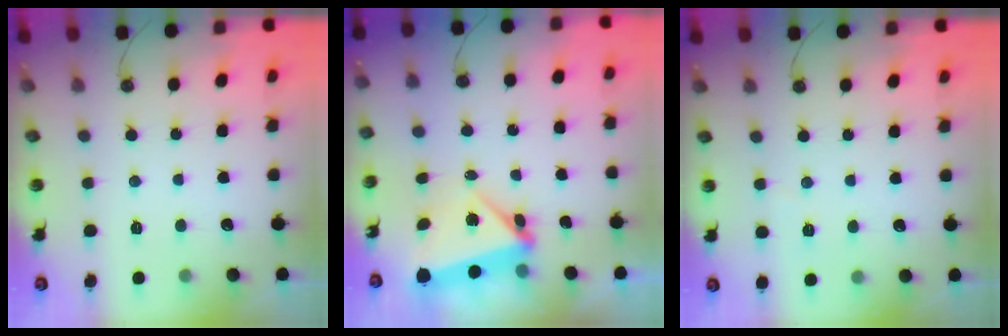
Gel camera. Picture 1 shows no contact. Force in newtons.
{"total": 6.3, "press": 5.3, "slide": 3.4}
{"total": 1.5, "press": 1.5, "slide": 0.5}